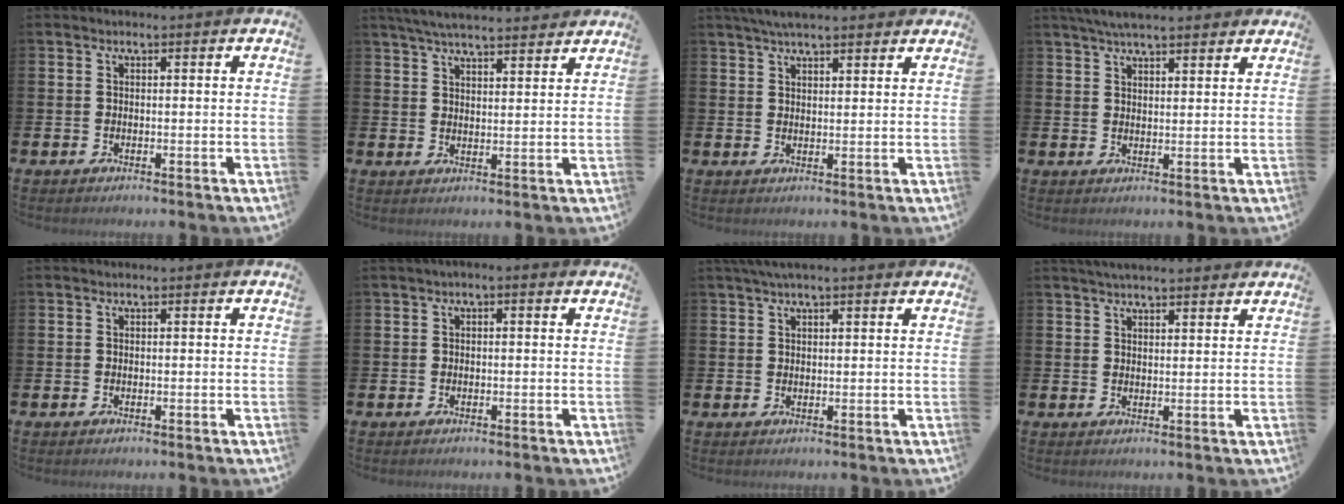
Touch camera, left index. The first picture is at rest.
{"total": 5.5, "force": [5.3, 0.5, 1.4], "torque": [-0.038, -0.020, 0.096]}
{"total": 4.3, "force": [3.9, 0.9, 1.6], "torque": [-0.033, -0.009, 0.071]}
{"total": 4.7, "force": [4.3, 0.8, 1.6], "torque": [-0.033, -0.011, 0.078]}
{"total": 0.0}
{"total": 0.8, "force": [-0.2, 0.3, 0.7], "torque": [-0.012, 0.001, -0.005]}
{"total": 2.7, "force": [2.1, 0.6, 1.6], "torque": [-0.027, 0.001, 0.036]}
{"total": 3.3, "force": [3.2, 0.3, 0.8], "torque": [-0.021, -0.007, 0.059]}